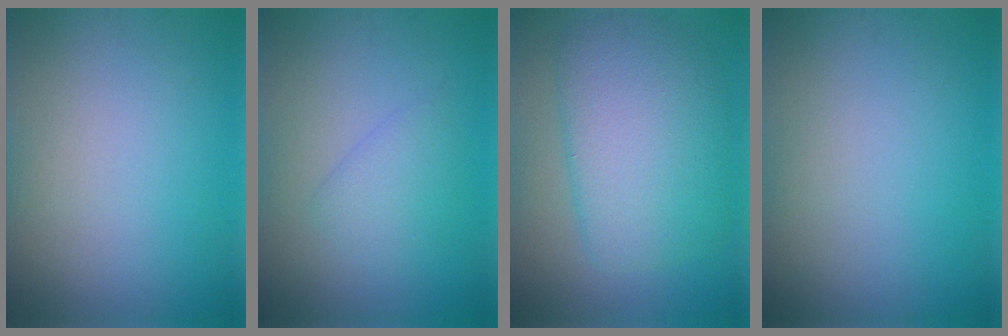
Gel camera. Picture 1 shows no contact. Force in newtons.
{"total": 2.2, "press": 2.2, "slide": 0.2}
{"total": 7.7, "press": 7.7, "slide": 0.3}
{"total": 0.0}